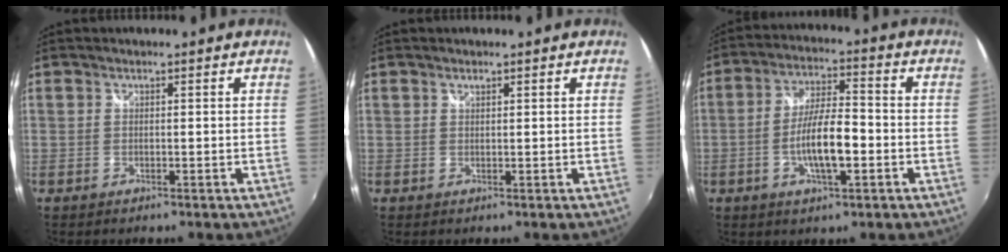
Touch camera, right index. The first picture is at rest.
{"total": 0.5, "force": [0.4, 0.2, 0.2], "torque": [-0.002, 0.001, 0.008]}
{"total": 9.6, "force": [-2.8, 2.5, 8.9], "torque": [-0.167, -0.001, -0.047]}